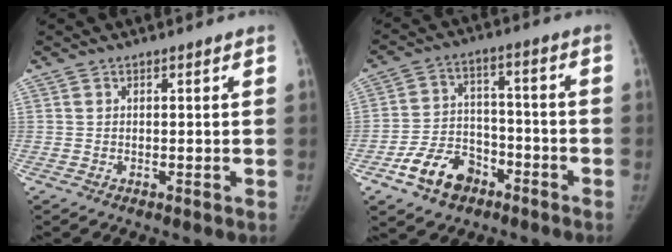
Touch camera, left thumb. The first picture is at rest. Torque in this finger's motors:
{"motor_torque": [-0.04, 0.16, 0.64, 0.37, 0.02]}